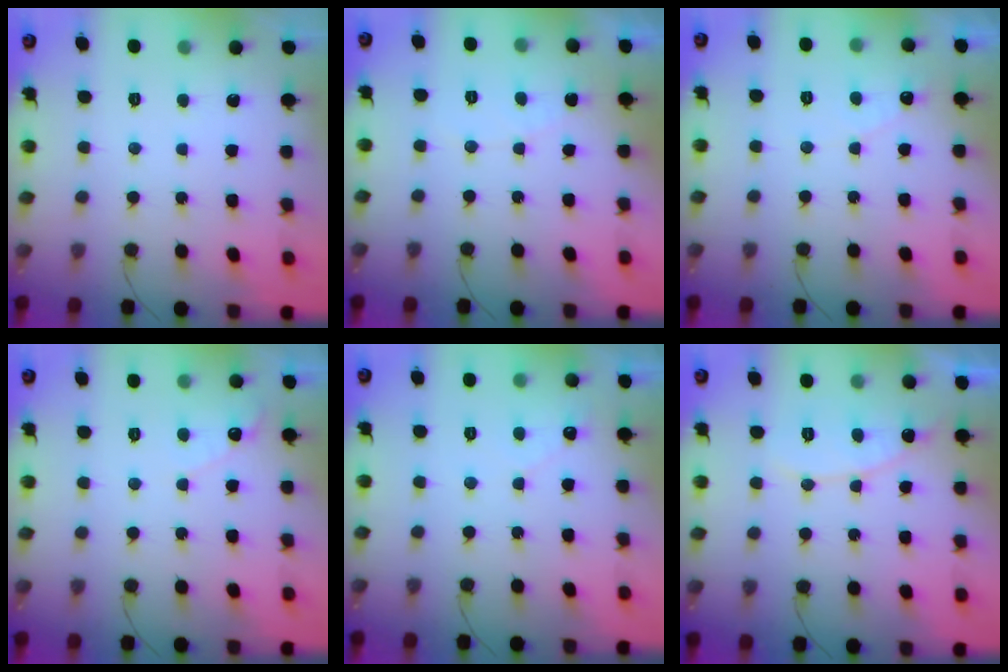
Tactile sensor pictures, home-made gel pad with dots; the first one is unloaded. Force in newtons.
{"total": 2.8, "press": 2.8, "slide": 0.1}
{"total": 2.7, "press": 2.7, "slide": 0.1}
{"total": 4.5, "press": 4.5, "slide": 0.3}
{"total": 2.3, "press": 2.3, "slide": 0.1}
{"total": 8.0, "press": 8.0, "slide": 0.7}